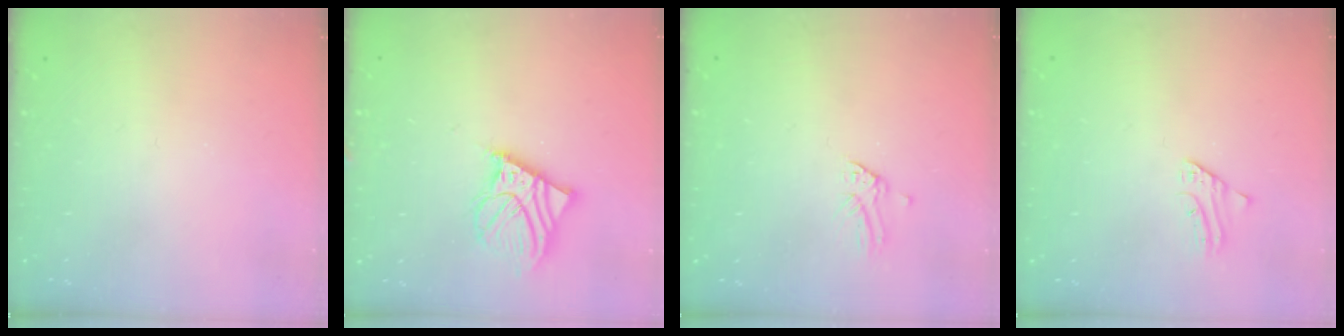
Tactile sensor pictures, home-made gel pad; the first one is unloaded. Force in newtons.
{"total": 10.4, "press": 10.3, "slide": 1.7}
{"total": 0.0}
{"total": 1.5, "press": 1.5, "slide": 0.1}